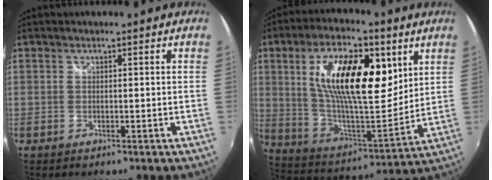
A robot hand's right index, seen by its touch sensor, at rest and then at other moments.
{"total": 22.3, "force": [7.7, 9.0, 18.9], "torque": [-0.338, 0.008, 0.136]}